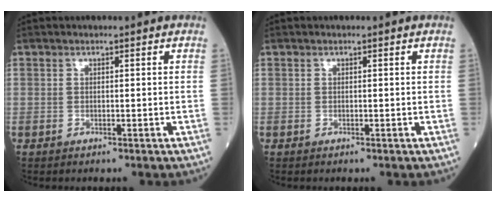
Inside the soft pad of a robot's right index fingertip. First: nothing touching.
{"total": 0.0}